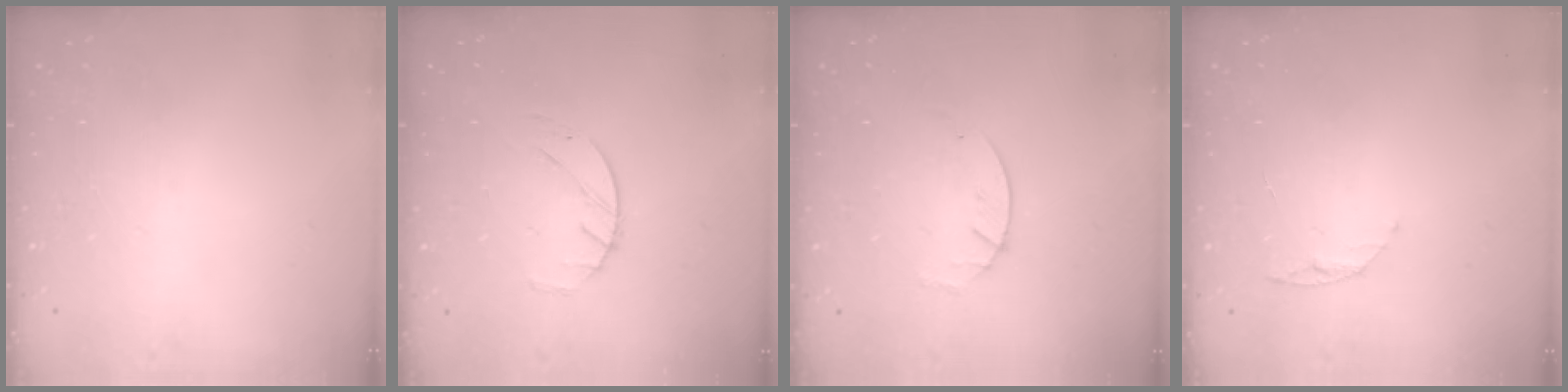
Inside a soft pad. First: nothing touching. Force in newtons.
{"total": 2.5, "press": 2.5, "slide": 0.4}
{"total": 2.9, "press": 2.9, "slide": 0.4}
{"total": 4.5, "press": 4.4, "slide": 0.5}